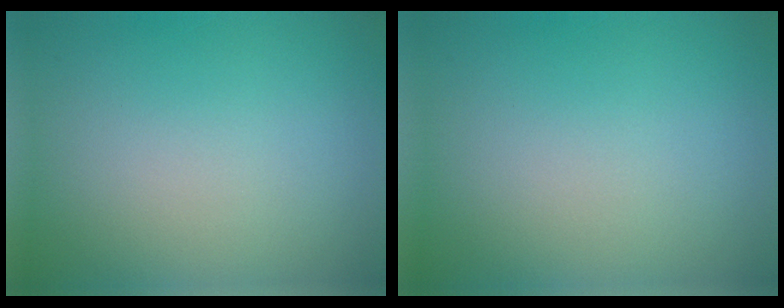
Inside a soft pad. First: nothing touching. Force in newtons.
{"total": 0.0}